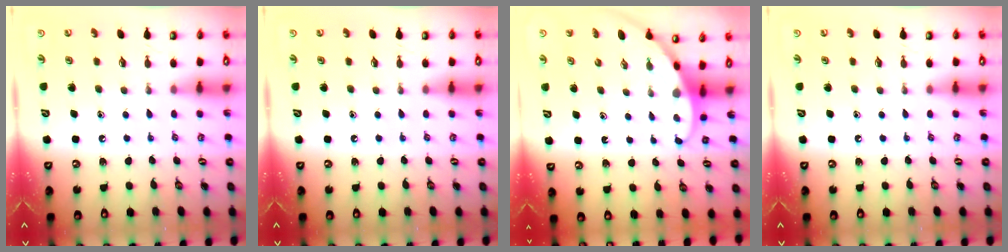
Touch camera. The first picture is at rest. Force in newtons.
{"total": 0.0}
{"total": 3.3, "press": 3.3, "slide": 0.1}
{"total": 0.0}